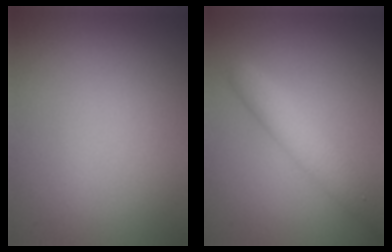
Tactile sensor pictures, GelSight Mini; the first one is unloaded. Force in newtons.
{"total": 3.6, "press": 3.6, "slide": 0.0}